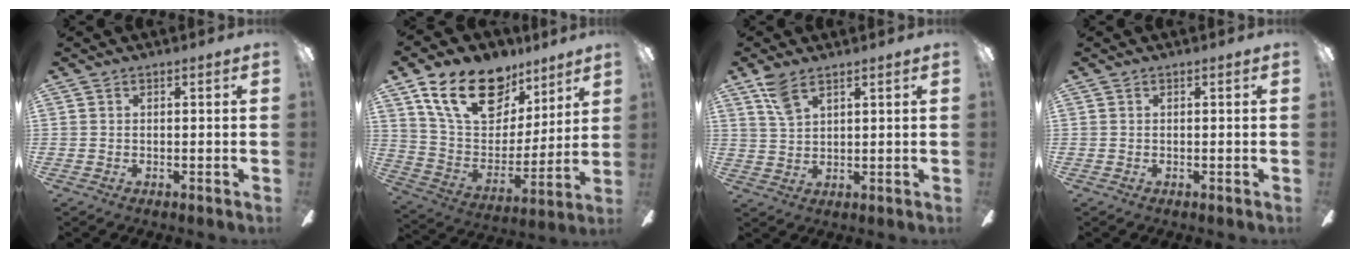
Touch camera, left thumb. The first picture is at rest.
{"total": 21.3, "force": [13.3, 12.2, 11.3], "torque": [-0.196, -0.062, 0.242]}
{"total": 5.6, "force": [4.1, 2.2, 3.2], "torque": [-0.066, -0.012, 0.075]}
{"total": 0.0}